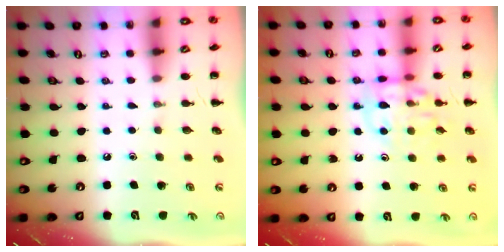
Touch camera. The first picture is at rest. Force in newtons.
{"total": 11.9, "press": 11.8, "slide": 1.6}